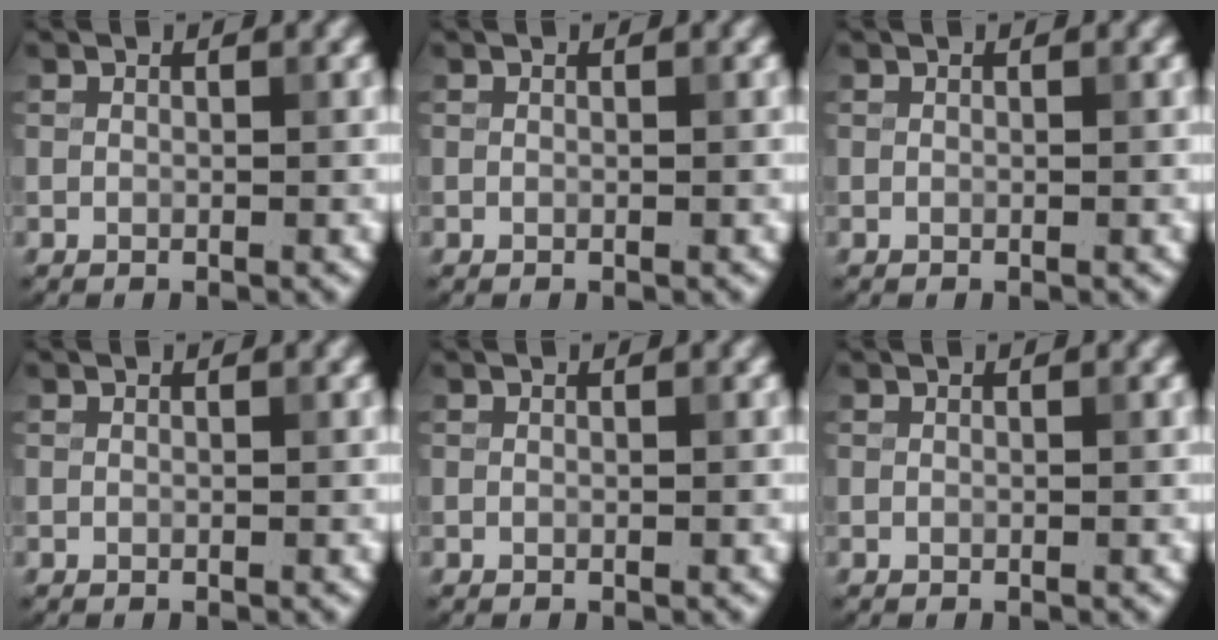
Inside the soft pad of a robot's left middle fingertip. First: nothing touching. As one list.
[{"total": 0.0}, {"total": 0.0}, {"total": 0.0}, {"total": 0.0}, {"total": 0.0}]